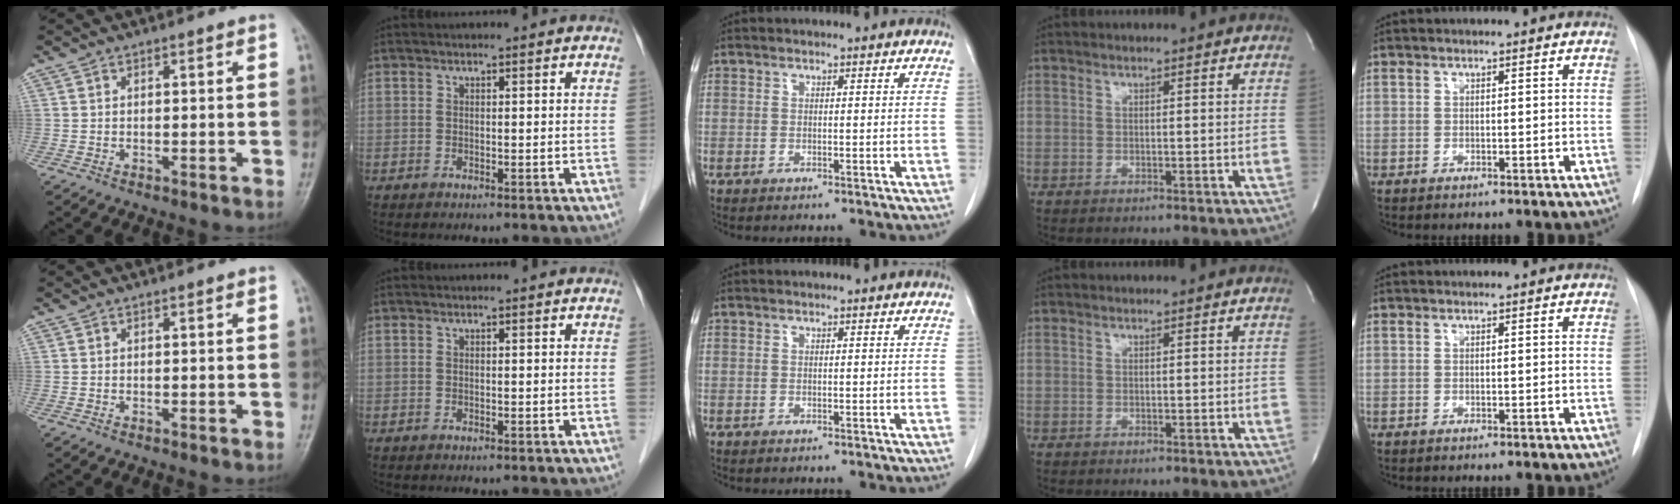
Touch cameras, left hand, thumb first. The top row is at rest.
{}